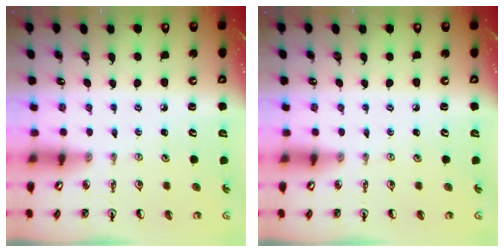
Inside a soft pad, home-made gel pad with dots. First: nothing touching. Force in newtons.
{"total": 0.0}